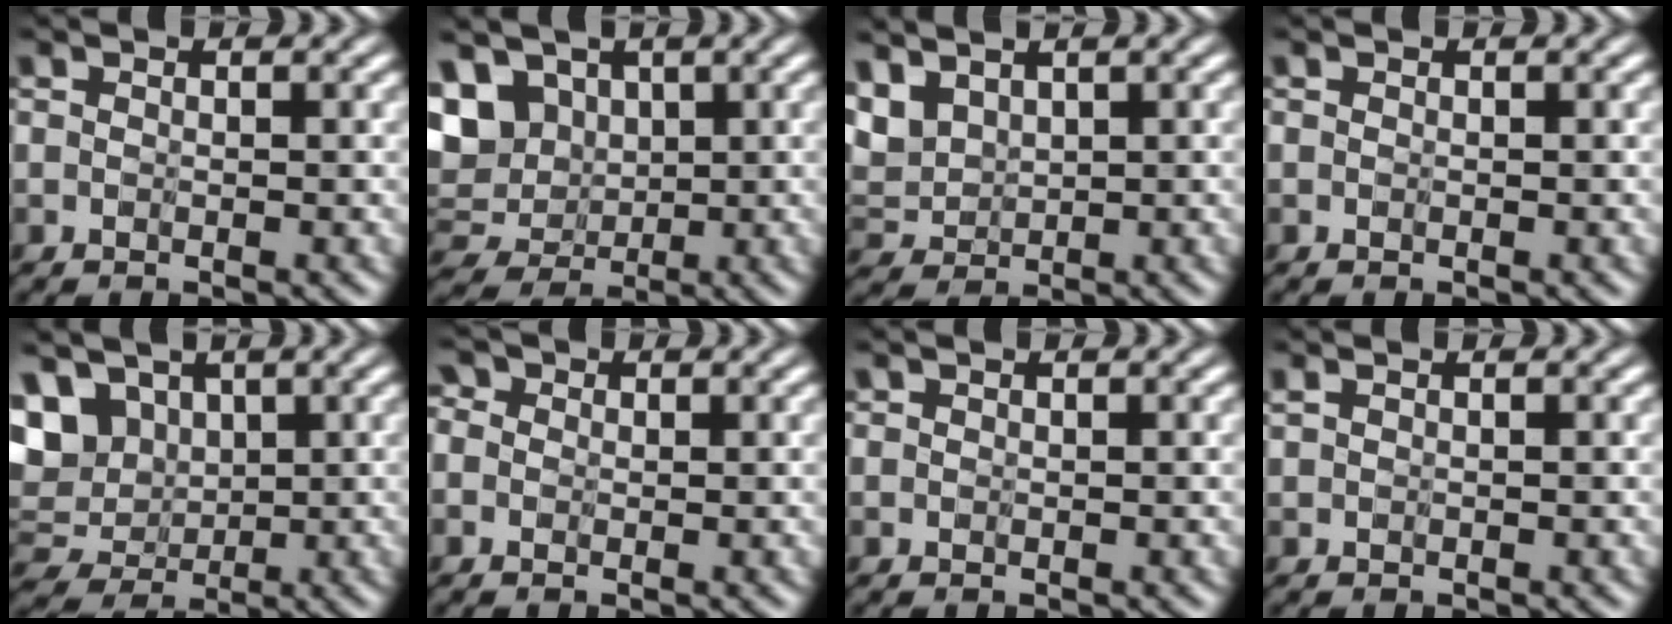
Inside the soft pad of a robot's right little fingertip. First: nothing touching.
{"total": 4.1, "force": [2.0, 2.9, 2.0], "torque": [-0.048, 0.003, 0.030]}
{"total": 2.1, "force": [1.6, 1.0, 1.1], "torque": [-0.057, -0.011, 0.042]}
{"total": 0.0}
{"total": 4.4, "force": [2.0, 3.2, 2.2], "torque": [-0.055, 0.001, 0.033]}
{"total": 1.9, "force": [0.4, 1.6, 0.8], "torque": [-0.040, 0.009, -0.007]}
{"total": 0.5, "force": [0.4, 0.2, -0.2], "torque": [0.001, 0.000, -0.003]}
{"total": 0.6, "force": [0.1, -0.5, -0.2], "torque": [-0.003, -0.006, 0.013]}